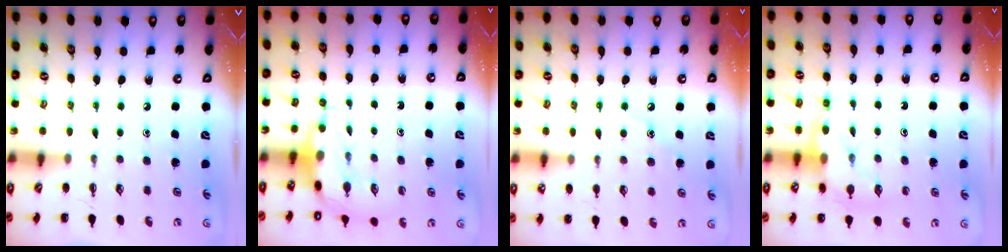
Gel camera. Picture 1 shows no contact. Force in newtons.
{"total": 6.9, "press": 6.7, "slide": 1.8}
{"total": 8.0, "press": 7.8, "slide": 1.8}
{"total": 10.2, "press": 10.1, "slide": 1.6}